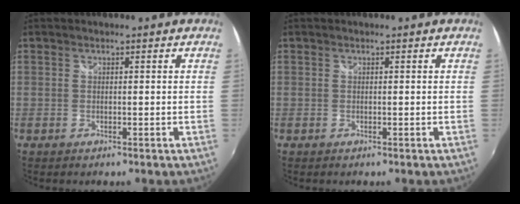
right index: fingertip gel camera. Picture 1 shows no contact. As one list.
[{"total": 0.0}]